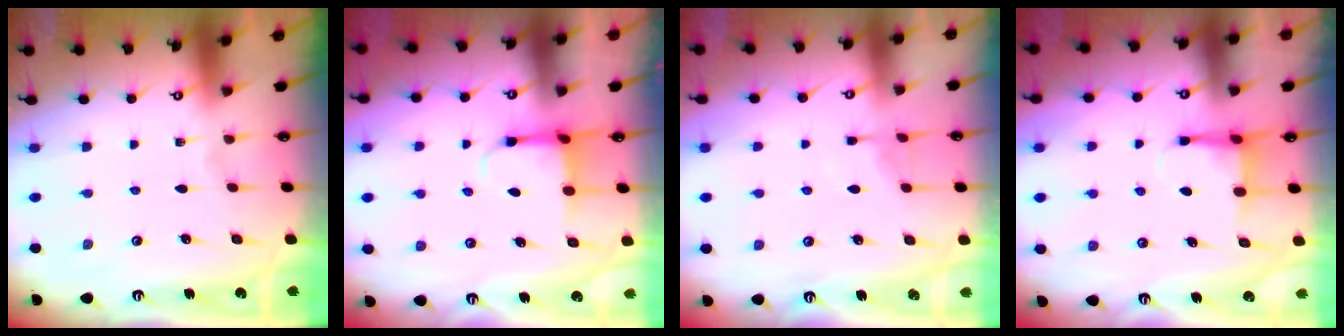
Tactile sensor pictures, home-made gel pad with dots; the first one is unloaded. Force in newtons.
{"total": 4.0, "press": 3.8, "slide": 1.2}
{"total": 4.6, "press": 4.5, "slide": 0.4}
{"total": 4.3, "press": 4.2, "slide": 0.7}